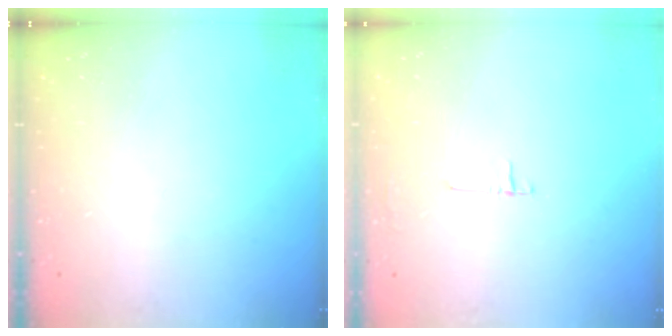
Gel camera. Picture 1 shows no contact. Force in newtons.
{"total": 4.5, "press": 4.5, "slide": 0.4}